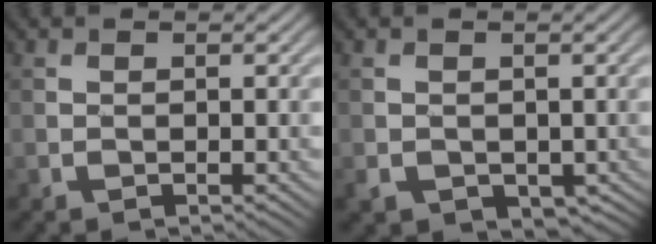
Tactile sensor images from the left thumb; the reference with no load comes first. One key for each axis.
{"total": 3.0, "fx": -0.8, "fy": 2.5, "fz": 1.4, "tx": -0.040, "ty": -0.017, "tz": -0.013}